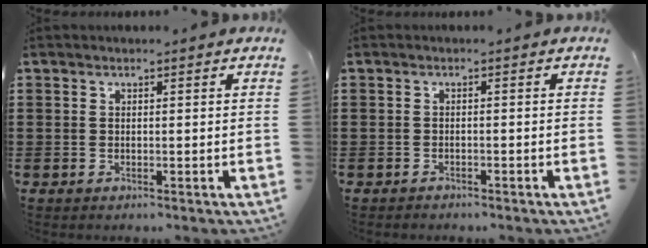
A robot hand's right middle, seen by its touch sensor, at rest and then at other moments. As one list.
[{"total": 0.8, "force": [-0.8, 0.2, 0.1], "torque": [-0.004, -0.002, -0.016]}]